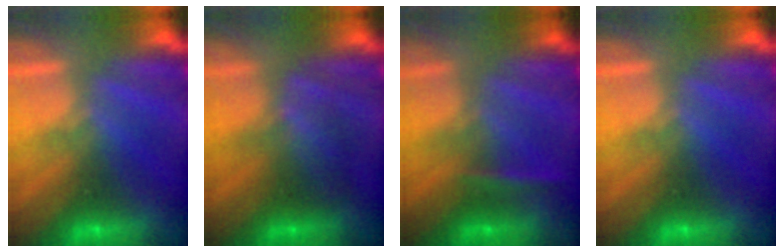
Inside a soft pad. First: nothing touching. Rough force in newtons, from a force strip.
{"total": 2.1}
{"total": 2.4}
{"total": 0.0}